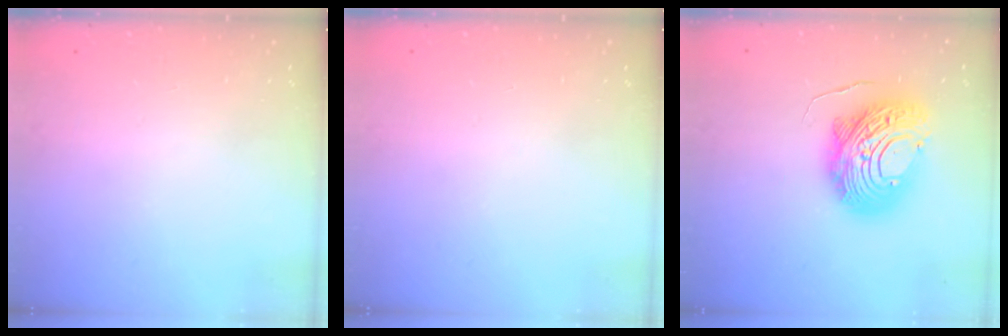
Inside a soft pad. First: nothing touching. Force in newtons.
{"total": 0.0}
{"total": 17.5, "press": 17.5, "slide": 1.5}